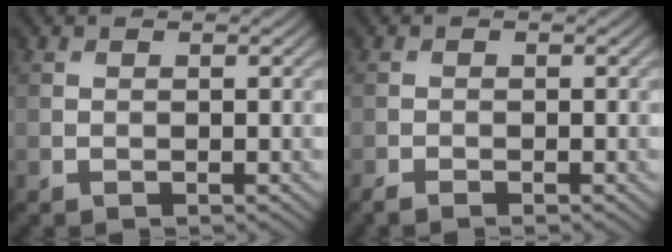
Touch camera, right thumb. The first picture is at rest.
{"total": 1.1, "force": [-1.0, 0.1, 0.5], "torque": [-0.011, -0.004, -0.023]}